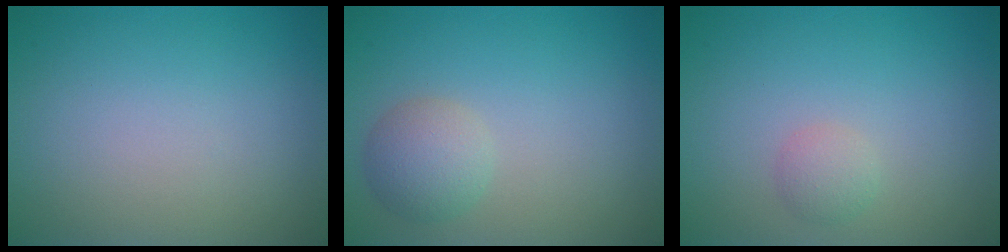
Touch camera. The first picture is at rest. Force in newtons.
{"total": 2.7, "press": 2.7, "slide": 0.1}
{"total": 1.3, "press": 1.3, "slide": 0.1}